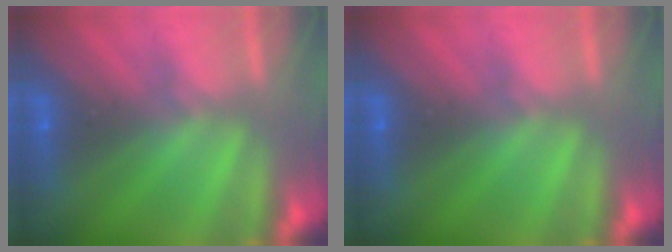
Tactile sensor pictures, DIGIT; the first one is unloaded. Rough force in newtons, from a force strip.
{"total": 0.0}